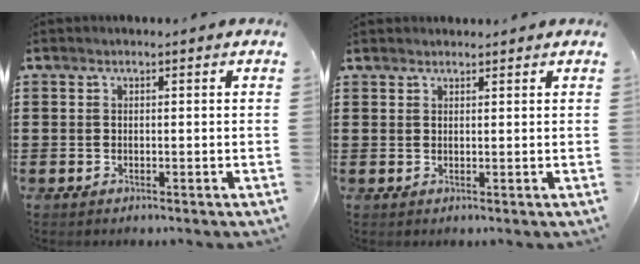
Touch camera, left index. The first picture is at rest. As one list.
[{"total": 1.2, "force": [1.1, 0.3, -0.1], "torque": [-0.001, 0.002, 0.022]}]